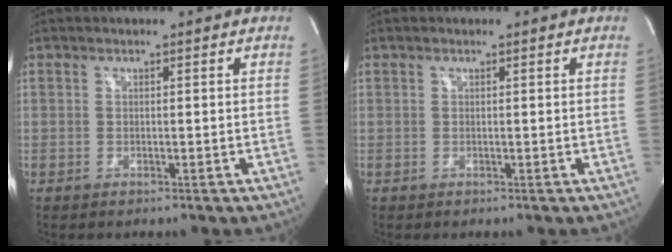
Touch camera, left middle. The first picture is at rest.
{"total": 0.0}